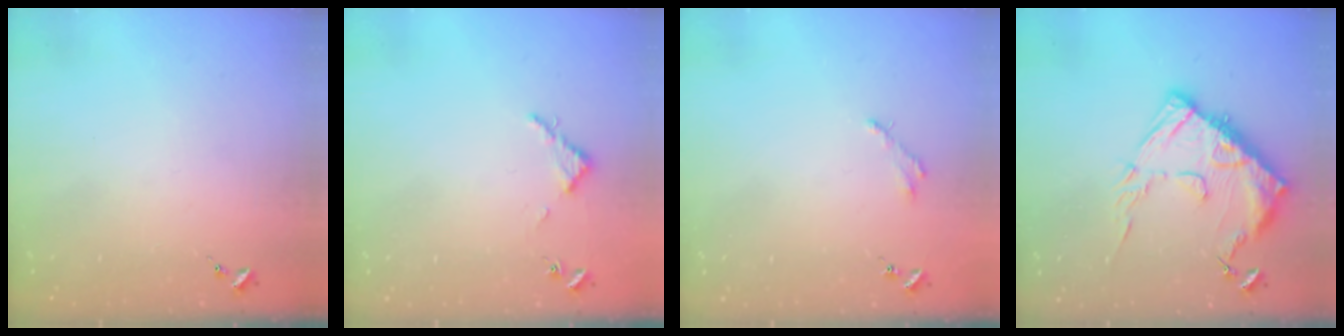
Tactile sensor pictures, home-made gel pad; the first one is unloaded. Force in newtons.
{"total": 2.8, "press": 2.8, "slide": 0.3}
{"total": 2.5, "press": 2.5, "slide": 0.2}
{"total": 15.8, "press": 15.7, "slide": 1.6}